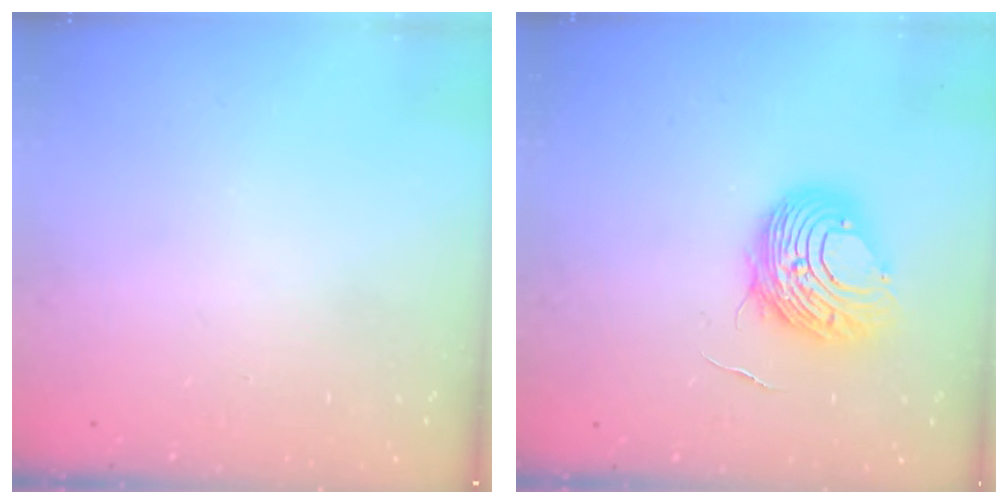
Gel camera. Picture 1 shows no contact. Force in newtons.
{"total": 9.5, "press": 9.5, "slide": 1.0}